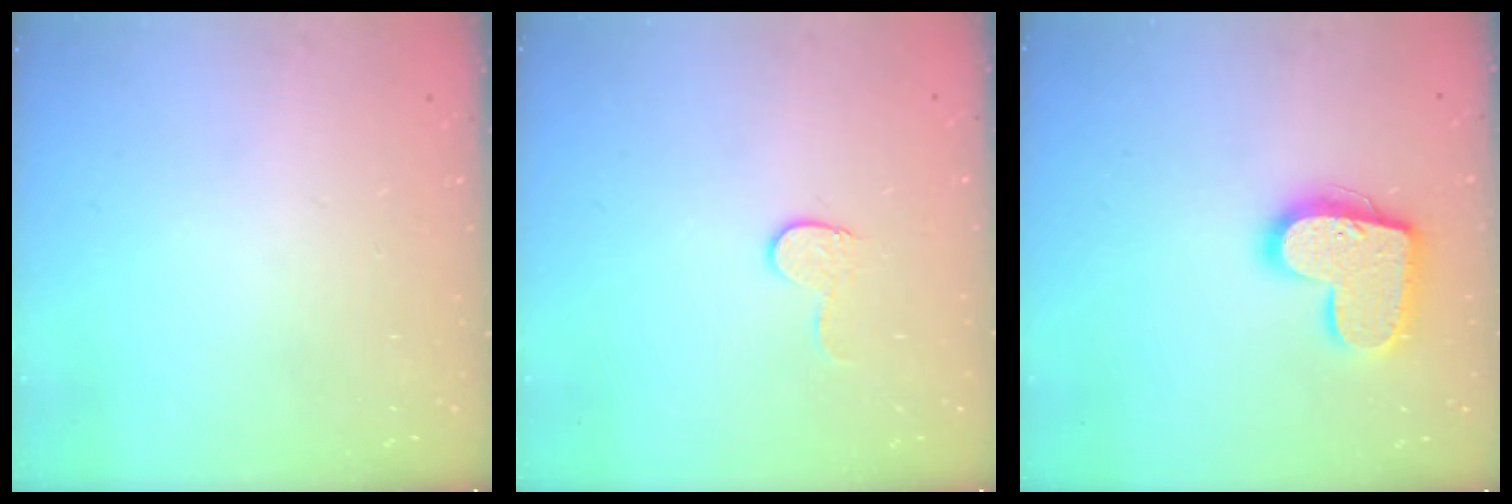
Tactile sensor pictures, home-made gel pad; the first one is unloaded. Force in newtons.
{"total": 4.4, "press": 4.4, "slide": 0.4}
{"total": 16.4, "press": 16.4, "slide": 1.0}